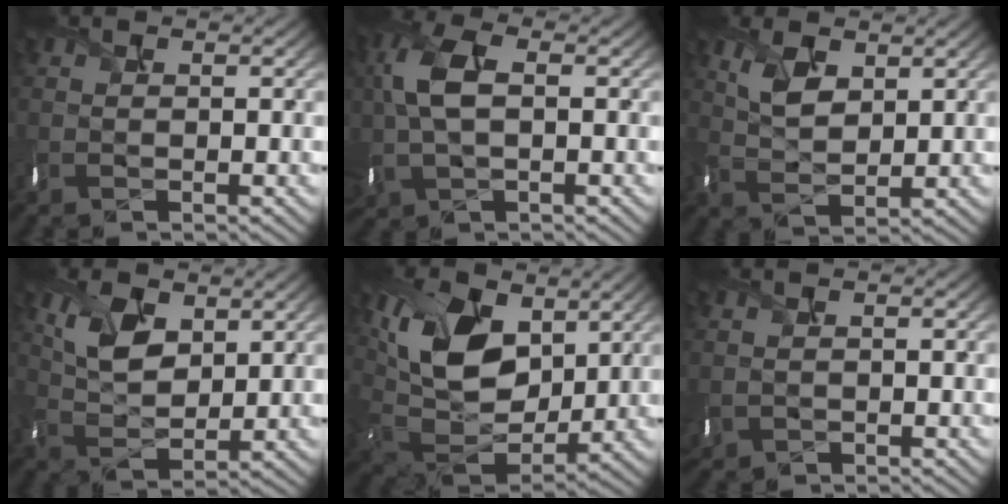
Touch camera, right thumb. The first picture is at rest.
{"total": 7.4, "force": [0.7, 4.3, 5.9], "torque": [-0.161, 0.001, 0.017]}
{"total": 4.1, "force": [2.2, 2.0, 2.8], "torque": [-0.074, -0.006, 0.056]}
{"total": 6.2, "force": [2.9, 3.4, 4.3], "torque": [-0.103, -0.003, 0.066]}
{"total": 13.9, "force": [4.9, 8.9, 9.5], "torque": [-0.226, 0.005, 0.097]}
{"total": 1.6, "force": [0.4, 0.9, 1.2], "torque": [-0.034, 0.000, 0.019]}